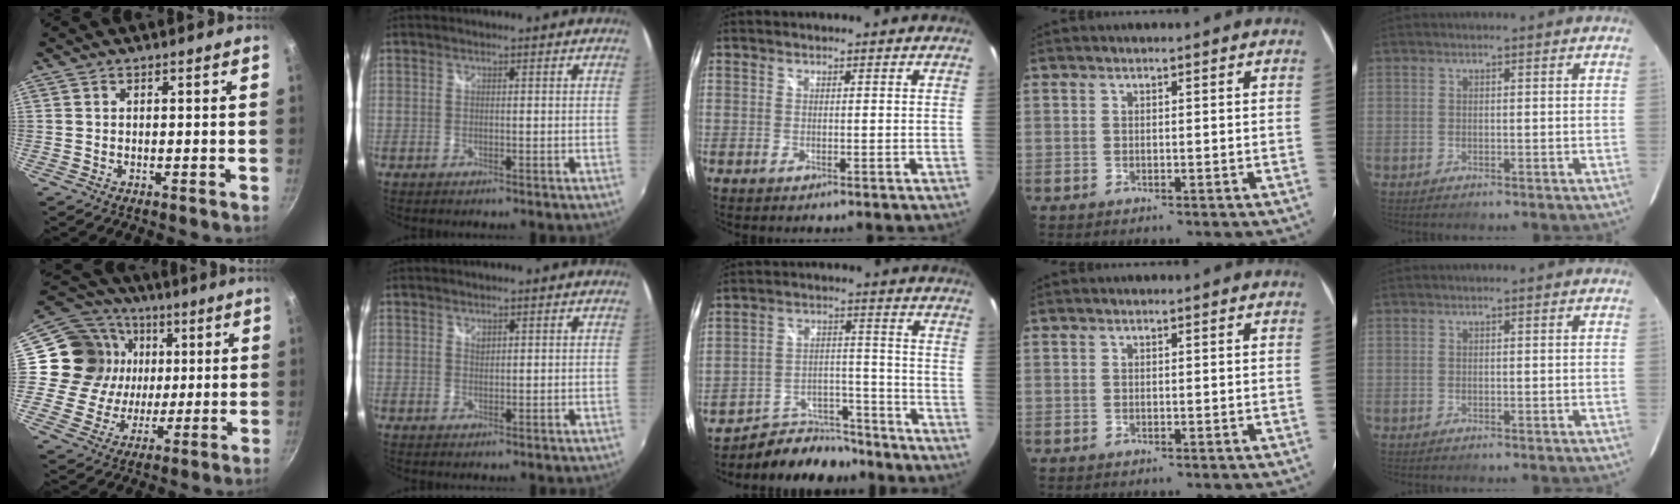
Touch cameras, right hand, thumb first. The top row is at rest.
{"thumb": {"total": 17.7, "force": [2.7, 16.3, 6.4], "torque": [-0.088, 0.016, 0.044]}, "index": {"total": 0.8, "force": [0.6, 0.5, 0.2], "torque": [-0.002, 0.000, 0.011]}, "middle": {"total": 11.5, "force": [-10.4, 4.6, 2.0], "torque": [-0.040, 0.029, -0.154]}}